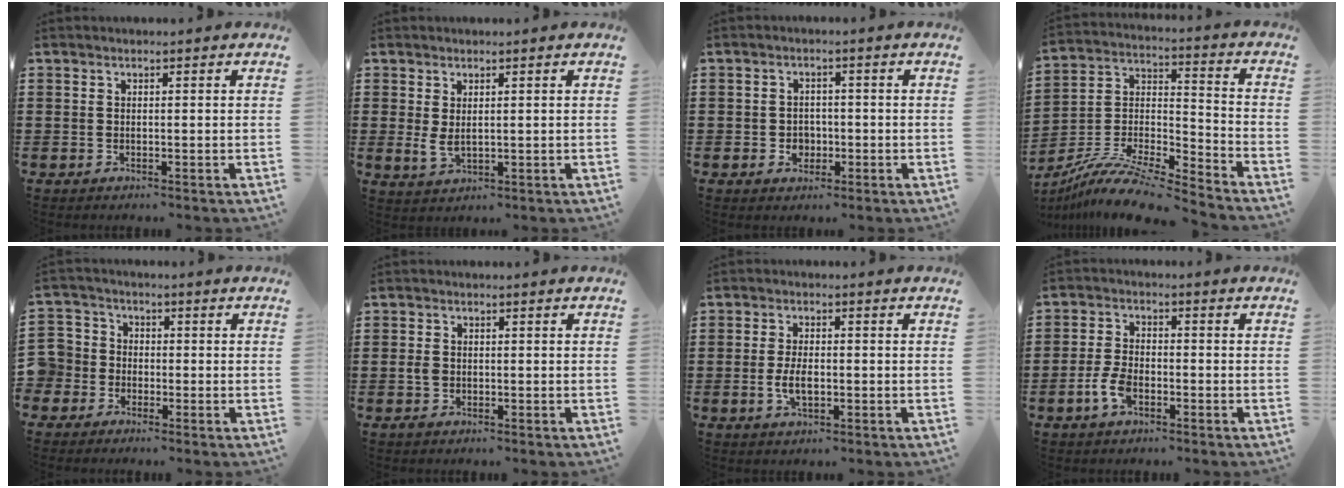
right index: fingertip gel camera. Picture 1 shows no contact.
{"total": 2.6, "force": [0.7, 1.2, 2.2], "torque": [-0.051, -0.001, 0.013]}
{"total": 2.5, "force": [-0.8, 2.1, 1.1], "torque": [-0.029, 0.000, -0.018]}
{"total": 10.9, "force": [-9.7, 1.5, 4.7], "torque": [-0.097, 0.012, -0.198]}
{"total": 4.3, "force": [-2.2, 3.7, 0.4], "torque": [-0.048, -0.001, -0.054]}
{"total": 1.7, "force": [-0.5, 1.1, 1.1], "torque": [-0.032, -0.003, -0.011]}
{"total": 4.0, "force": [-0.7, 1.8, 3.5], "torque": [-0.075, -0.002, -0.015]}
{"total": 4.7, "force": [-2.1, 2.2, 3.5], "torque": [-0.089, -0.006, -0.042]}